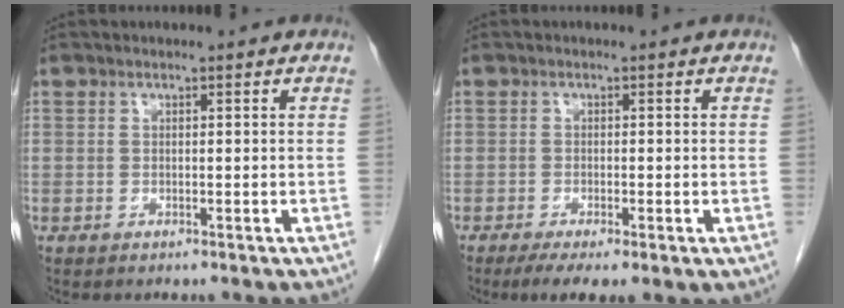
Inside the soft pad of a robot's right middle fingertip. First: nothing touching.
{"total": 5.9, "force": [-3.2, 1.7, 4.6], "torque": [-0.068, -0.015, -0.051]}